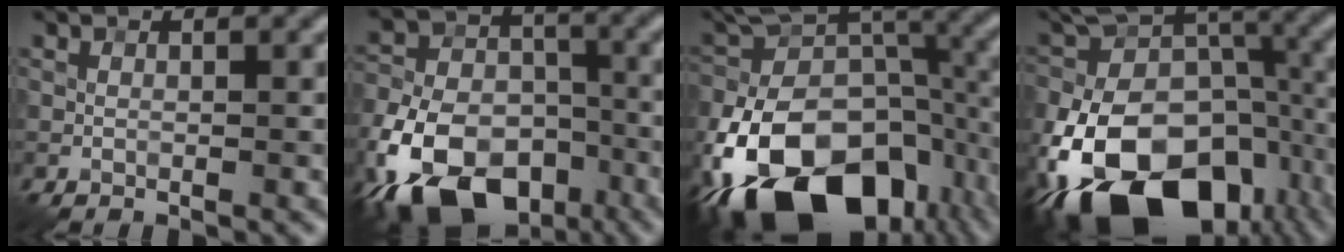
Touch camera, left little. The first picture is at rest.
{"total": 15.0, "force": [-8.6, 8.9, 8.4], "torque": [-0.164, -0.028, -0.154]}
{"total": 19.0, "force": [-9.9, 10.9, 11.9], "torque": [-0.215, -0.022, -0.166]}
{"total": 20.8, "force": [-10.4, 12.8, 12.7], "torque": [-0.232, -0.023, -0.159]}